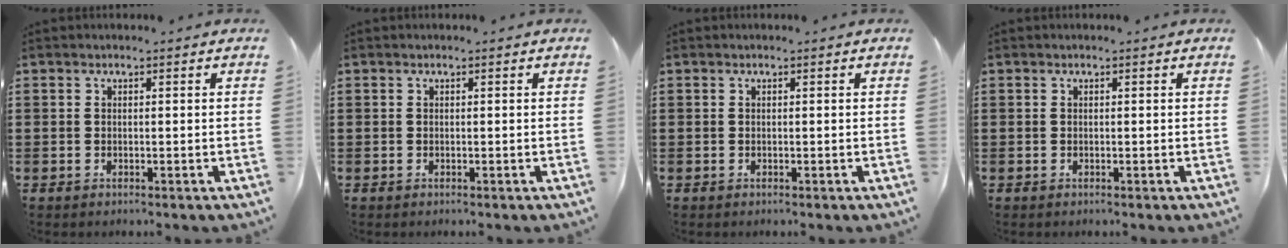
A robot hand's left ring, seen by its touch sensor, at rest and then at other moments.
{"total": 0.0}
{"total": 0.0}
{"total": 0.0}